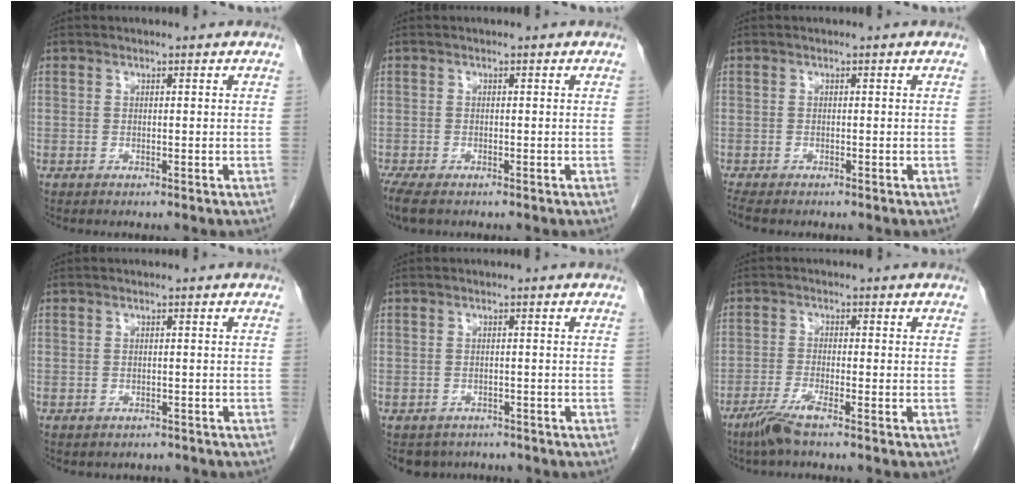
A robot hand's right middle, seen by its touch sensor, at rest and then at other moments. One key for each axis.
{"total": 4.9, "fx": -3.6, "fy": 1.8, "fz": 2.8, "tx": -0.060, "ty": -0.016, "tz": -0.059}
{"total": 2.5, "fx": -2.1, "fy": 0.6, "fz": 1.2, "tx": -0.025, "ty": -0.009, "tz": -0.033}
{"total": 2.1, "fx": -1.7, "fy": 1.1, "fz": 0.1, "tx": -0.004, "ty": 0.002, "tz": -0.023}
{"total": 4.2, "fx": -3.6, "fy": 2.3, "fz": 0.2, "tx": 0.004, "ty": 0.005, "tz": -0.047}
{"total": 4.1, "fx": -3.0, "fy": -0.2, "fz": 2.8, "tx": -0.064, "ty": -0.011, "tz": -0.064}